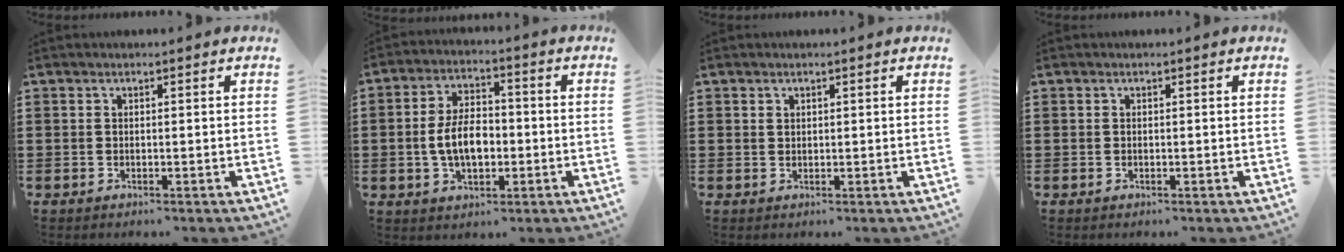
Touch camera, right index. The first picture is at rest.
{"total": 7.2, "force": [-1.0, 4.1, 5.9], "torque": [-0.121, 0.002, -0.026]}
{"total": 0.8, "force": [0.5, 0.6, 0.2], "torque": [-0.006, 0.001, 0.011]}
{"total": 0.0}